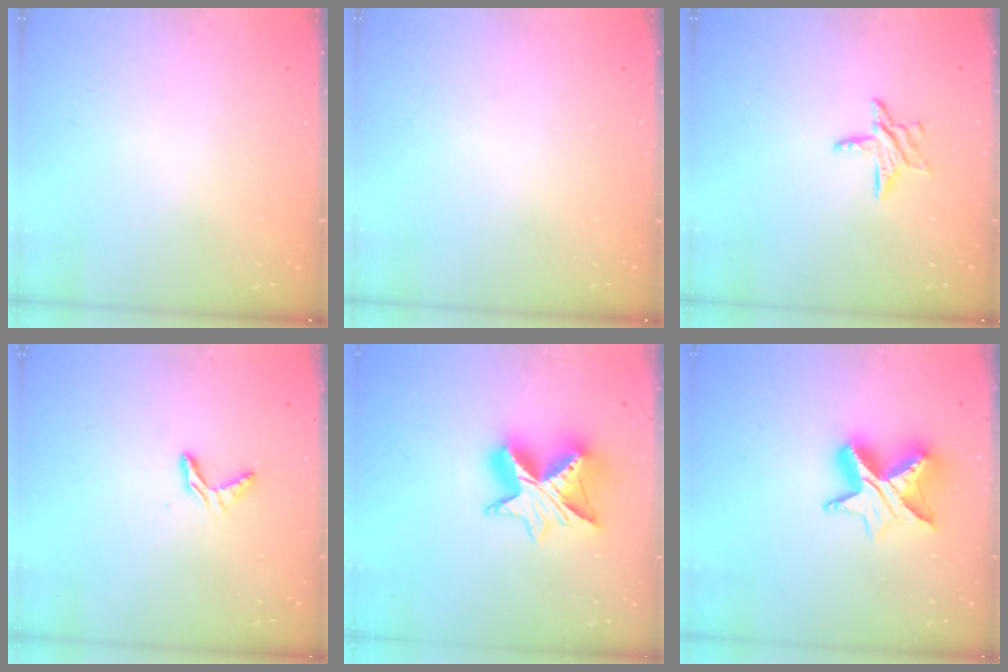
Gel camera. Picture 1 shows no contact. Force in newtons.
{"total": 0.0}
{"total": 7.4, "press": 7.4, "slide": 0.6}
{"total": 4.7, "press": 4.7, "slide": 0.3}
{"total": 12.8, "press": 12.7, "slide": 1.0}
{"total": 10.8, "press": 10.8, "slide": 0.7}